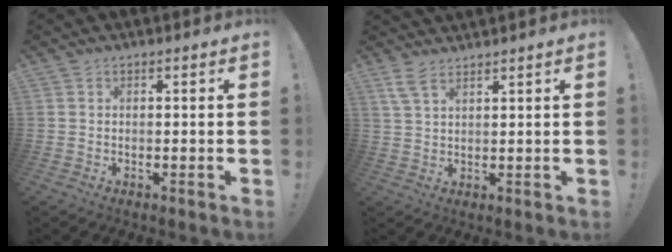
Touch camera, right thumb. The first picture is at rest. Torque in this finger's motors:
{"motor_torque": [-0.25, 0.26, -0.23, 0.27, 0.02]}